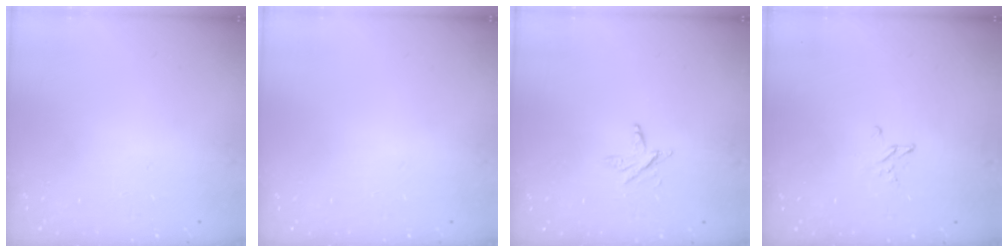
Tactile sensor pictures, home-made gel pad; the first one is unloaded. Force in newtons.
{"total": 0.0}
{"total": 3.7, "press": 3.7, "slide": 0.5}
{"total": 2.3, "press": 2.2, "slide": 0.2}